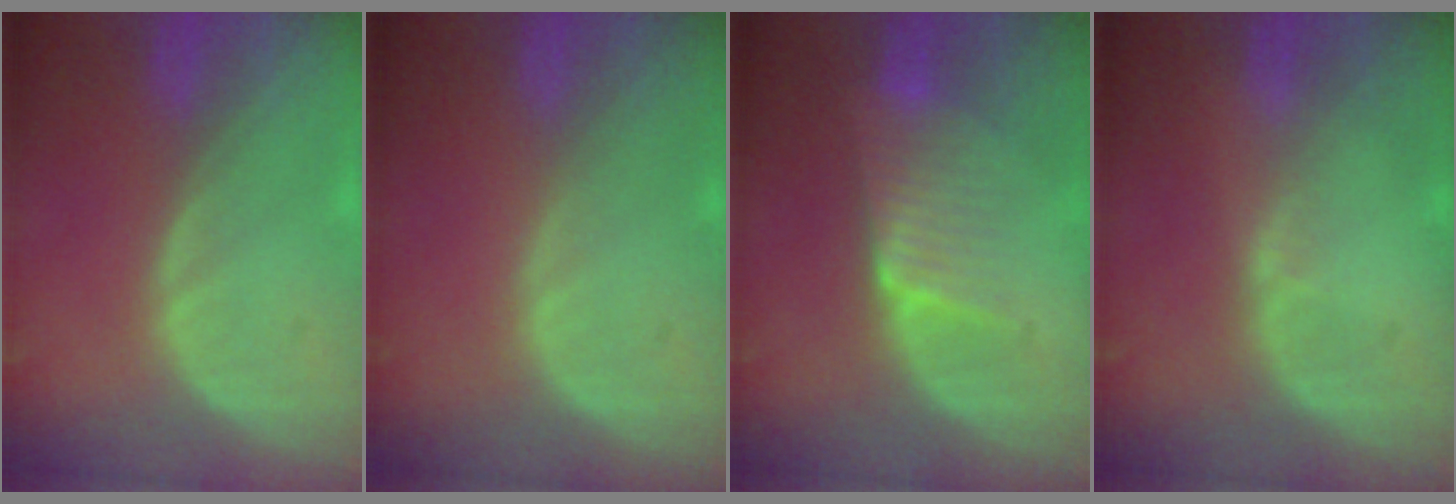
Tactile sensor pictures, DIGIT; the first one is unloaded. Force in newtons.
{"total": 0.0}
{"total": 6.3, "press": 6.0, "slide": 2.0}
{"total": 0.6, "press": 0.6, "slide": 0.2}